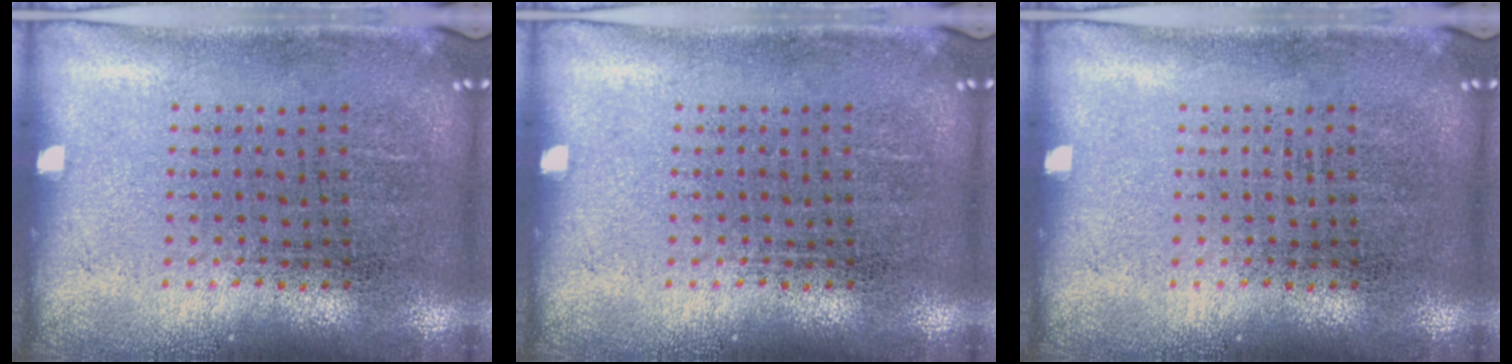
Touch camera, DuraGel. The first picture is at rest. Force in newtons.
{"total": 0.0}
{"total": 0.0}